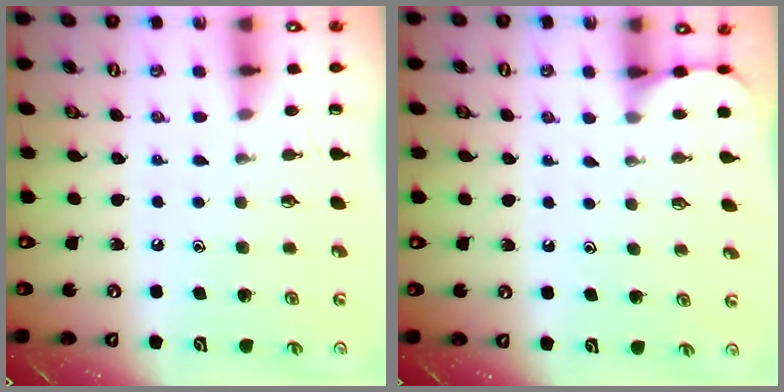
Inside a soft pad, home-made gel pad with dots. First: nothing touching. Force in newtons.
{"total": 1.4, "press": 1.4, "slide": 0.0}